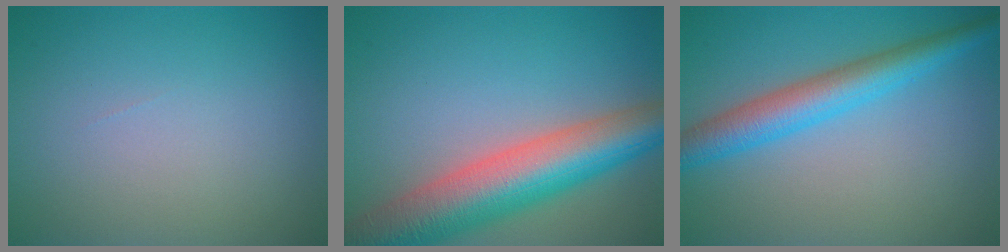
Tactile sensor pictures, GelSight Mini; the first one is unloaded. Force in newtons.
{"total": 10.1, "press": 10.1, "slide": 0.7}
{"total": 5.0, "press": 5.0, "slide": 0.2}